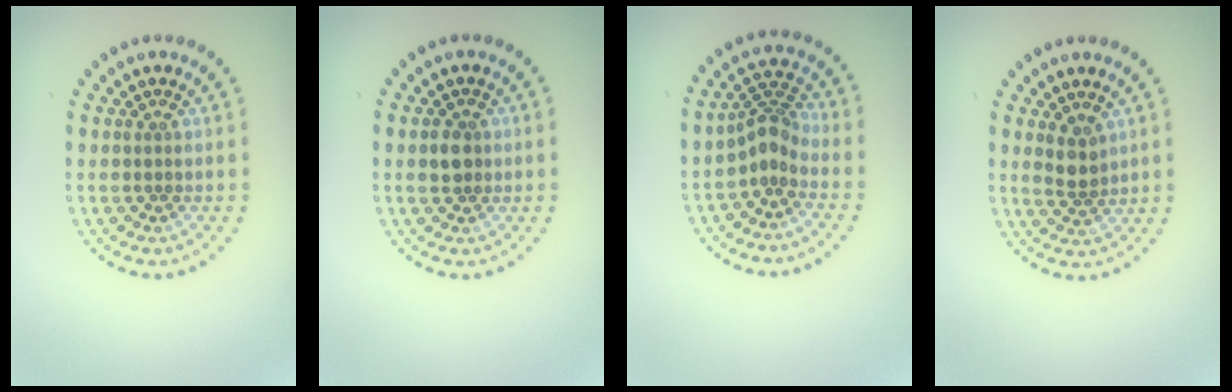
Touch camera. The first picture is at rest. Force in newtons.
{"total": 1.7, "press": 1.7, "slide": 0.5}
{"total": 2.7, "press": 1.9, "slide": 1.9}
{"total": 2.0, "press": 1.7, "slide": 1.0}